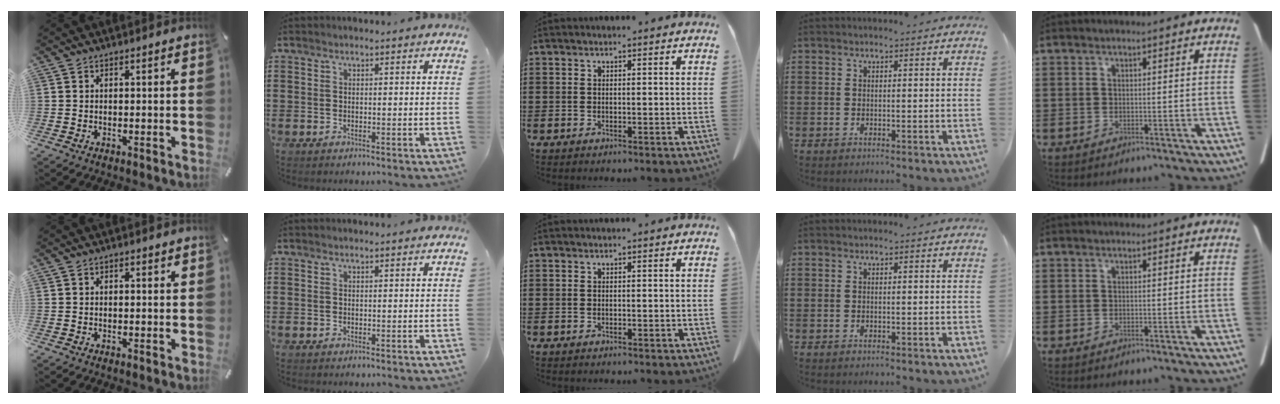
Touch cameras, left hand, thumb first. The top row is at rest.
{"thumb": {"total": 0.7, "force": [0.3, 0.6, 0.2], "torque": [-0.003, 0.002, 0.007]}}